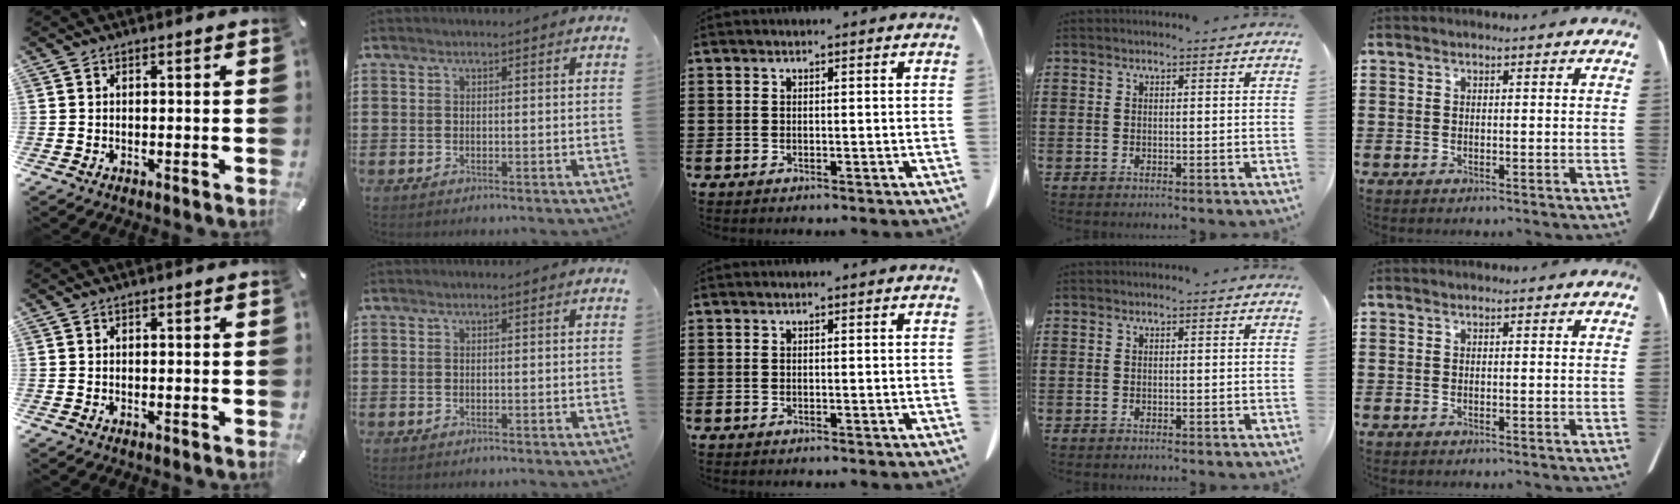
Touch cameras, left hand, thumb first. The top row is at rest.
{}